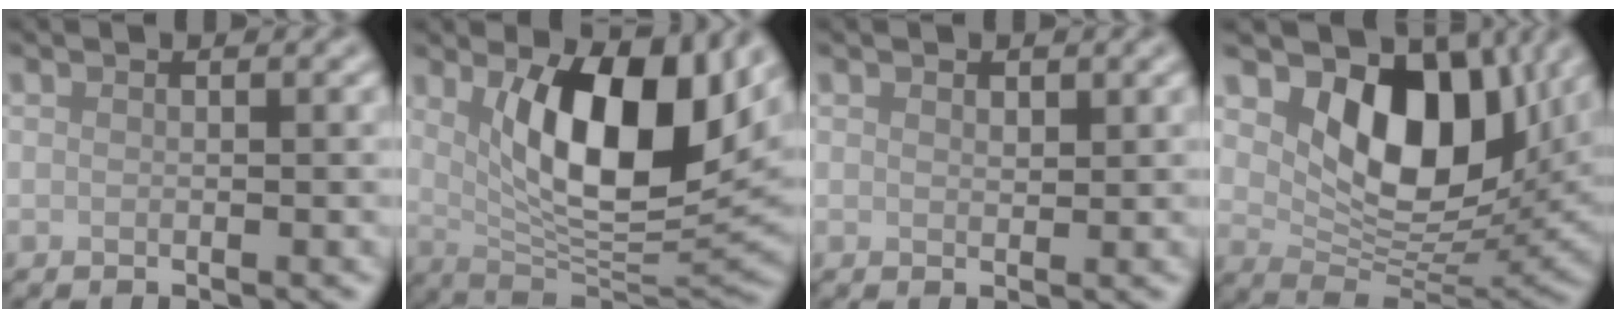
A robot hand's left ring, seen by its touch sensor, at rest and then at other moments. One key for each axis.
{"total": 11.7, "fx": 3.0, "fy": 4.8, "fz": 10.2, "tx": -0.153, "ty": -0.010, "tz": 0.054}
{"total": 0.8, "fx": 0.6, "fy": 0.5, "fz": 0.3, "tx": -0.005, "ty": -0.003, "tz": 0.010}
{"total": 10.2, "fx": 3.7, "fy": 6.3, "fz": 7.1, "tx": -0.106, "ty": -0.021, "tz": 0.065}